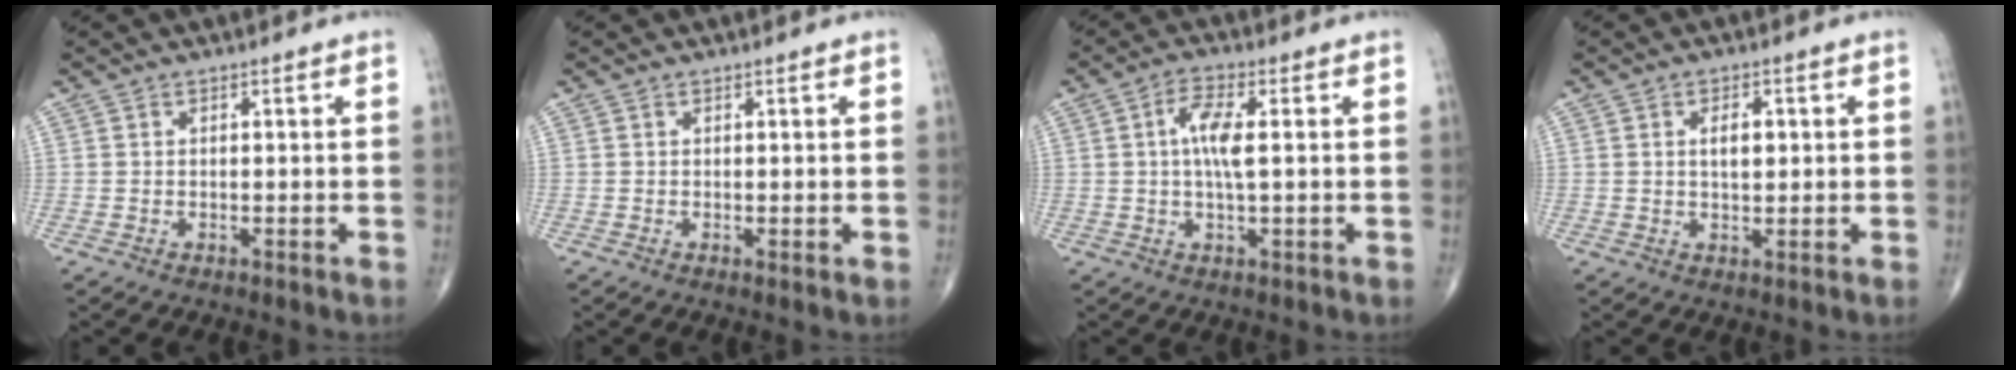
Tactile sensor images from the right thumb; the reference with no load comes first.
{"total": 0.5, "force": [0.1, 0.1, 0.5], "torque": [-0.010, -0.003, 0.000]}
{"total": 6.2, "force": [0.8, 1.8, 5.9], "torque": [-0.123, 0.003, 0.009]}
{"total": 3.7, "force": [0.7, 1.9, 3.1], "torque": [-0.042, -0.005, 0.012]}